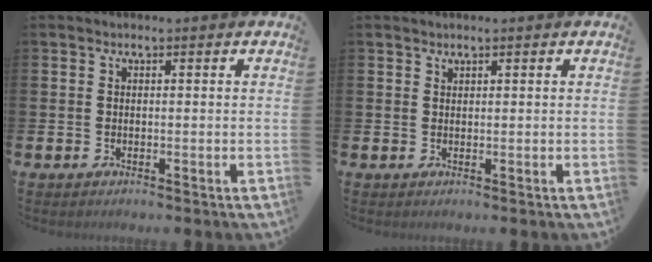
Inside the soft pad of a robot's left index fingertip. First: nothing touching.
{"total": 0.8, "force": [0.7, 0.2, 0.0], "torque": [0.007, -0.001, 0.012]}